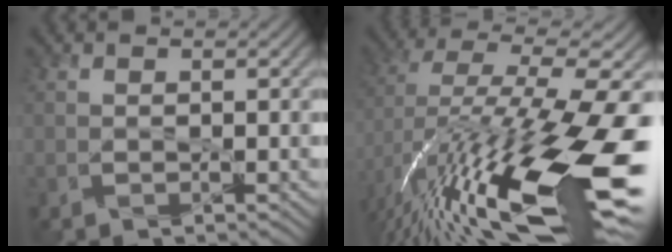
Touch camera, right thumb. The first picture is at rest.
{"total": 18.8, "force": [-5.3, 6.3, 16.9], "torque": [-0.322, -0.011, -0.091]}